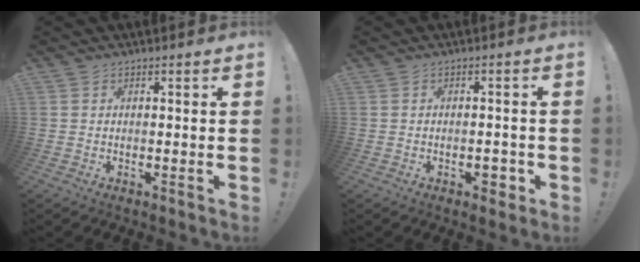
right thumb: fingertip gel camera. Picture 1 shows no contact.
{"total": 2.8, "force": [-1.2, 1.6, 1.9], "torque": [-0.018, 0.002, -0.022]}